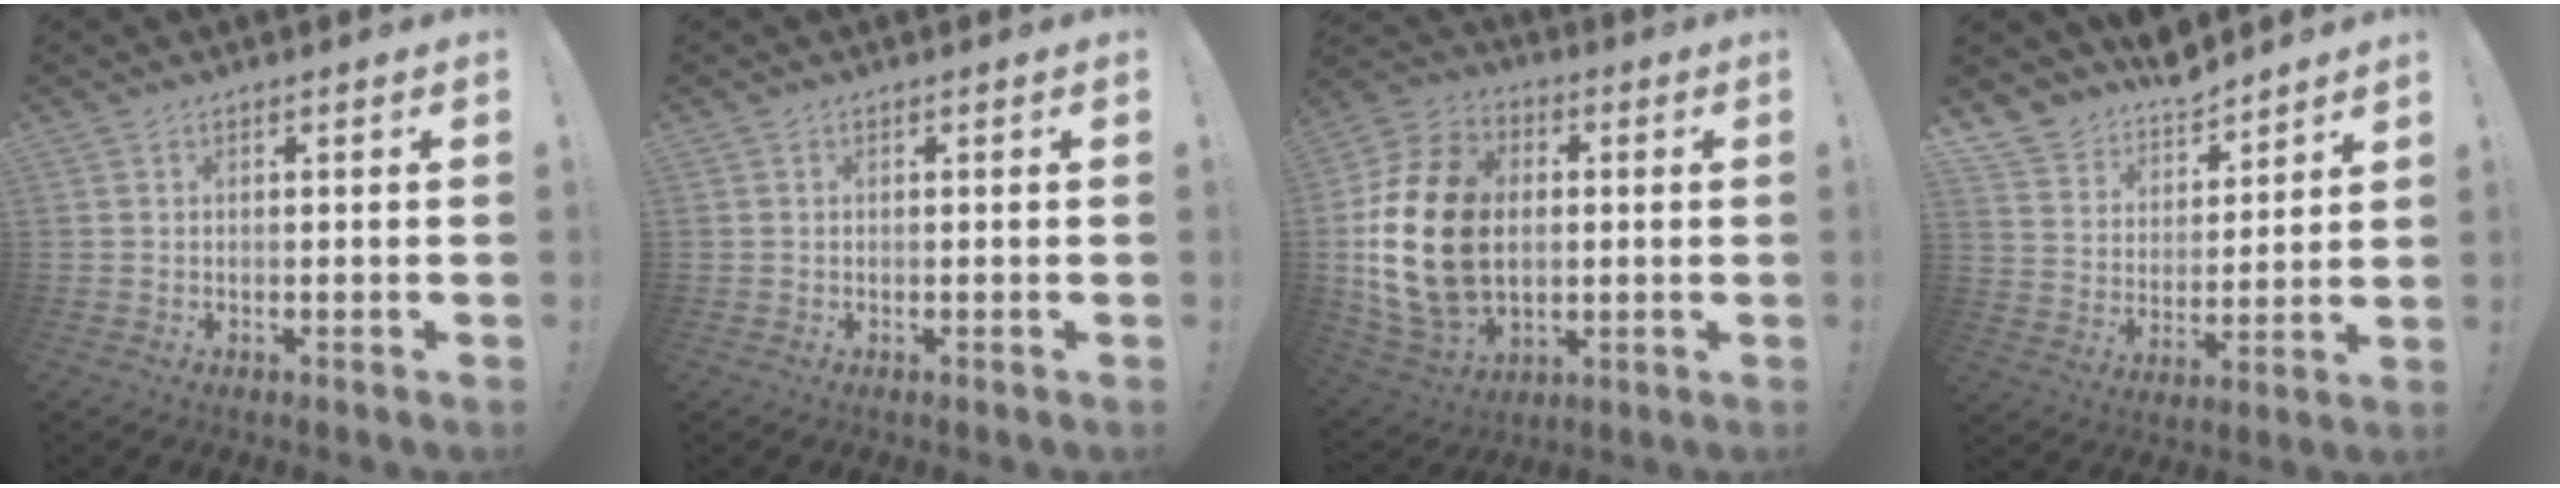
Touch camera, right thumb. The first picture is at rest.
{"total": 0.0}
{"total": 22.8, "force": [0.2, 16.7, 15.6], "torque": [-0.302, 0.023, 0.018]}
{"total": 9.7, "force": [8.8, 4.2, 0.1], "torque": [-0.016, -0.089, 0.165]}